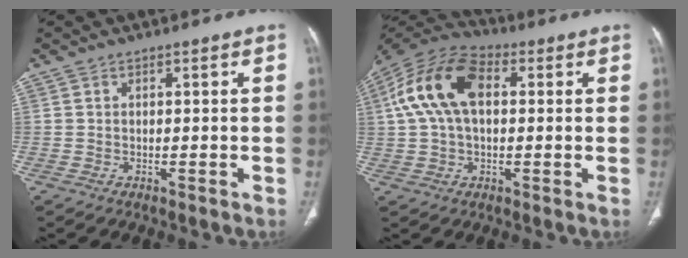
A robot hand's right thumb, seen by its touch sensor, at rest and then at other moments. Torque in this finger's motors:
{"motor_torque": [0.46, 1.10, 0.81, -0.69, 0.17]}